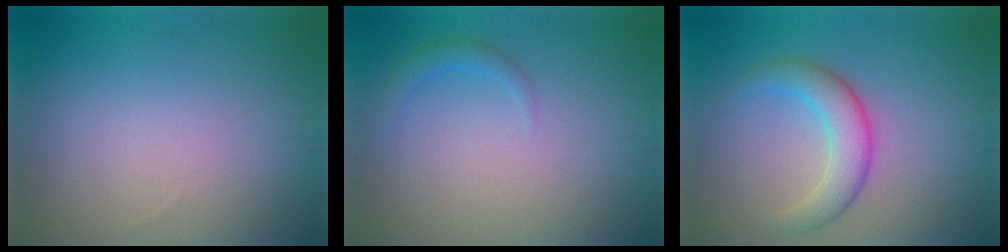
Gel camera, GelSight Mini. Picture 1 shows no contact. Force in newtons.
{"total": 1.3, "press": 1.3, "slide": 0.0}
{"total": 3.9, "press": 3.9, "slide": 0.3}